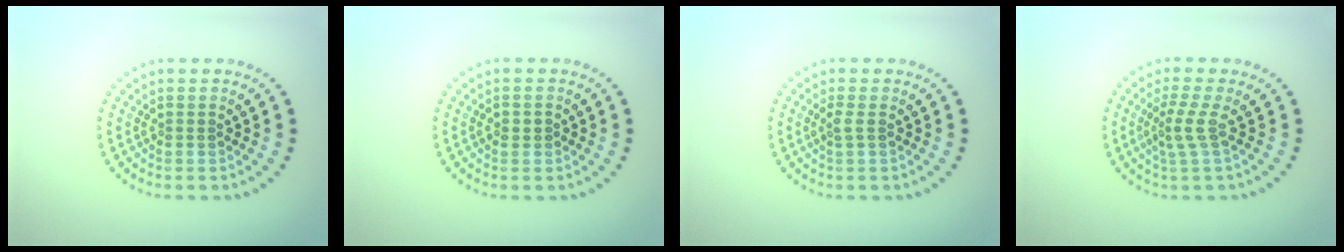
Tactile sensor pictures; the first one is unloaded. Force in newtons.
{"total": 1.0, "press": 0.9, "slide": 0.4}
{"total": 0.9, "press": 0.7, "slide": 0.6}
{"total": 2.2, "press": 1.5, "slide": 1.6}